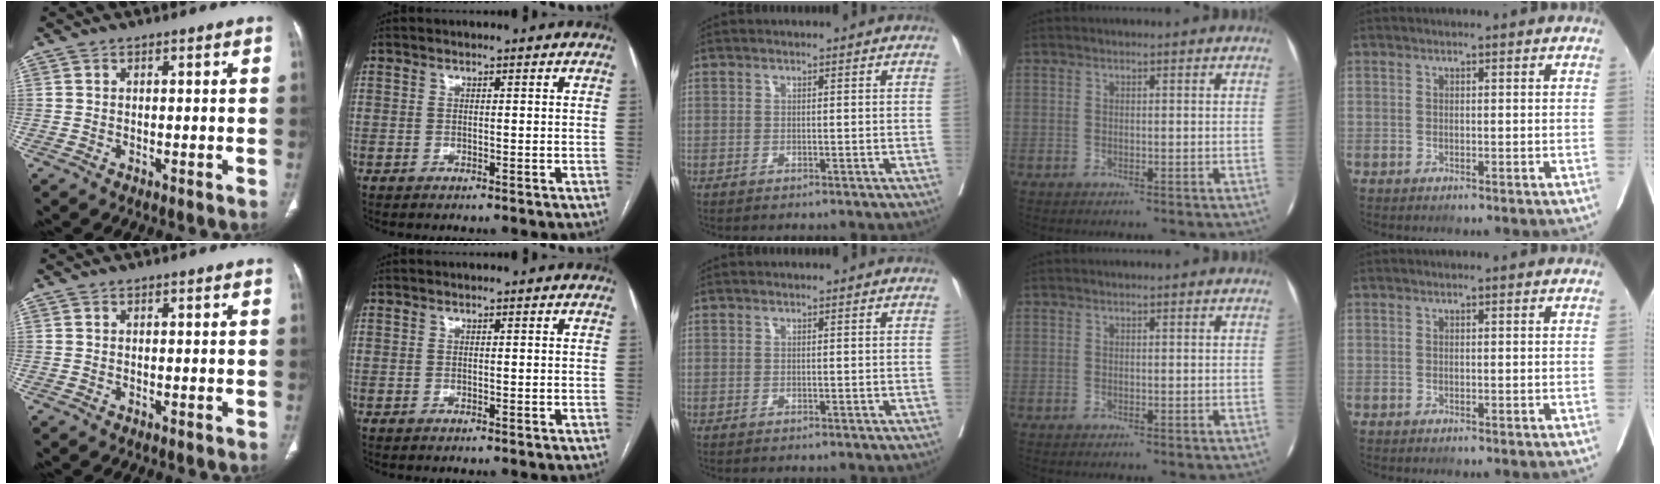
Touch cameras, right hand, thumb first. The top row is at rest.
{}